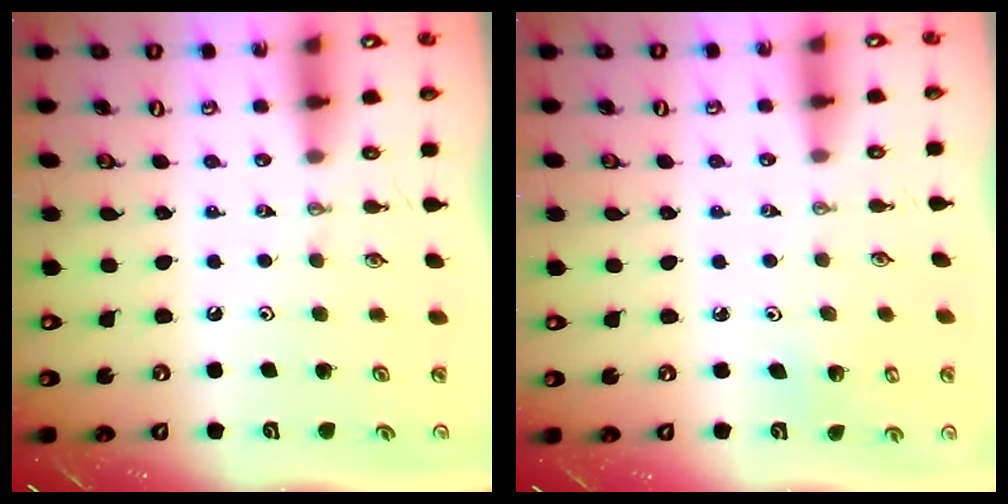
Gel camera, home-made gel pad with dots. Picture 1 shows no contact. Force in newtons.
{"total": 3.5, "press": 3.5, "slide": 0.3}